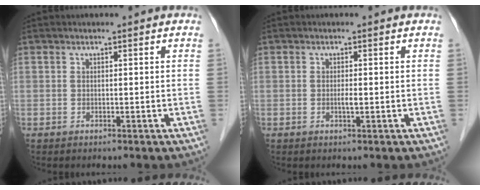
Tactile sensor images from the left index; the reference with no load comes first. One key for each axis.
{"total": 0.9, "fx": -0.2, "fy": 0.1, "fz": 0.9, "tx": -0.018, "ty": 0.000, "tz": -0.003}